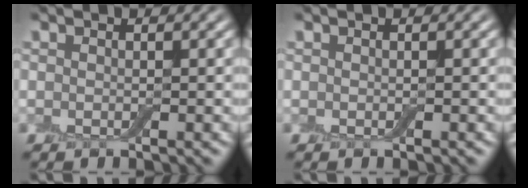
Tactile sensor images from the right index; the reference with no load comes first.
{"total": 0.0}